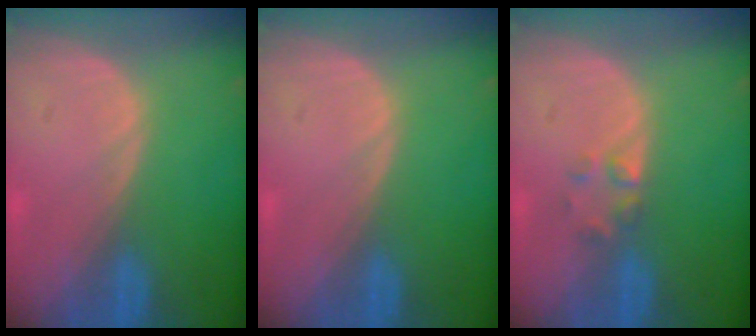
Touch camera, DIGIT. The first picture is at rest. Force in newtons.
{"total": 0.0}
{"total": 2.0, "press": 2.0, "slide": 0.2}